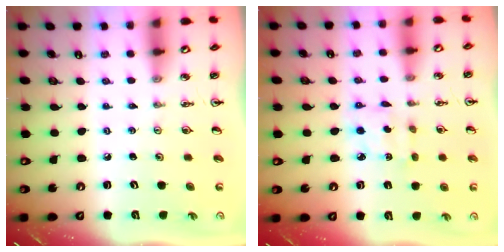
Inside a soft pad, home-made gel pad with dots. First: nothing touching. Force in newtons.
{"total": 2.9, "press": 2.9, "slide": 0.1}